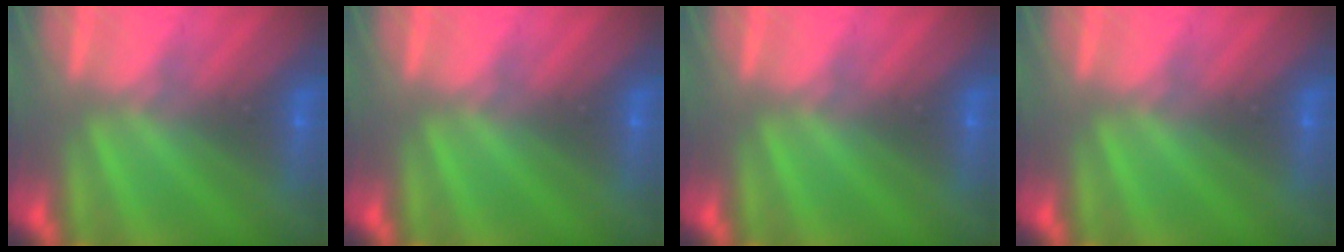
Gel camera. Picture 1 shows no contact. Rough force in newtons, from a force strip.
{"total": 0.0}
{"total": 0.0}
{"total": 0.0}